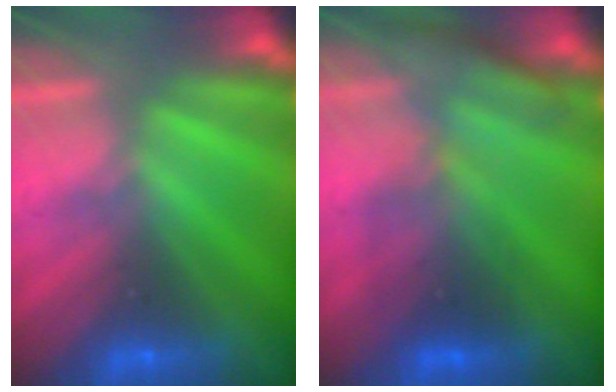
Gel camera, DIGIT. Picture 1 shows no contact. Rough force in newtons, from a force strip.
{"total": 2.7}